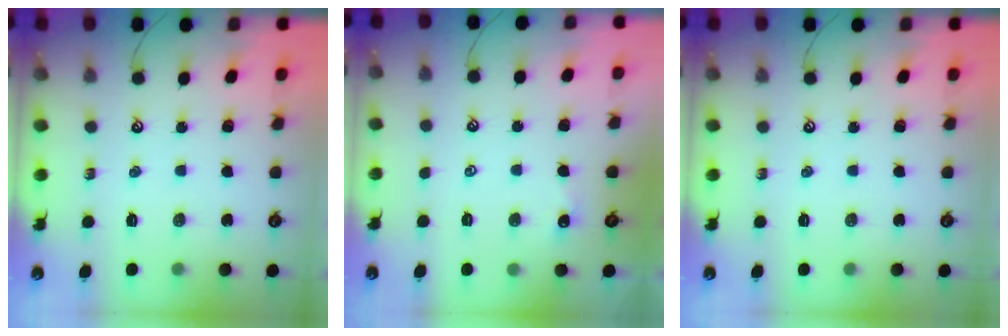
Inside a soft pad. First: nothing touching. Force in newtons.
{"total": 2.4, "press": 2.3, "slide": 0.3}
{"total": 0.0}